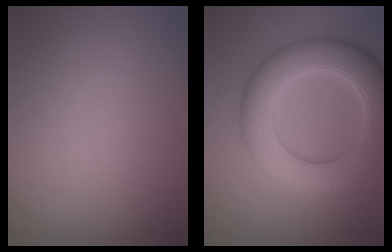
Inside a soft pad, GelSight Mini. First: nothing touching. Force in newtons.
{"total": 8.9, "press": 8.8, "slide": 0.3}